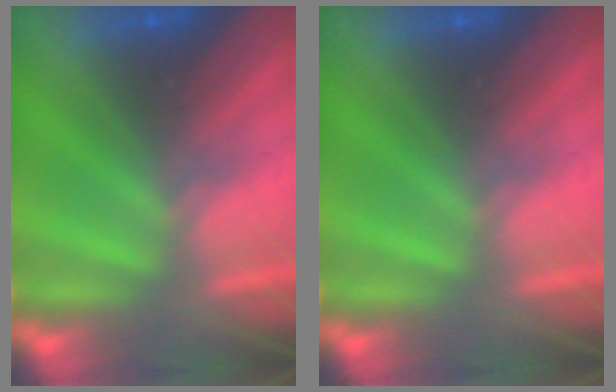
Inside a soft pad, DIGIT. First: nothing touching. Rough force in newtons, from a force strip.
{"total": 0.0}